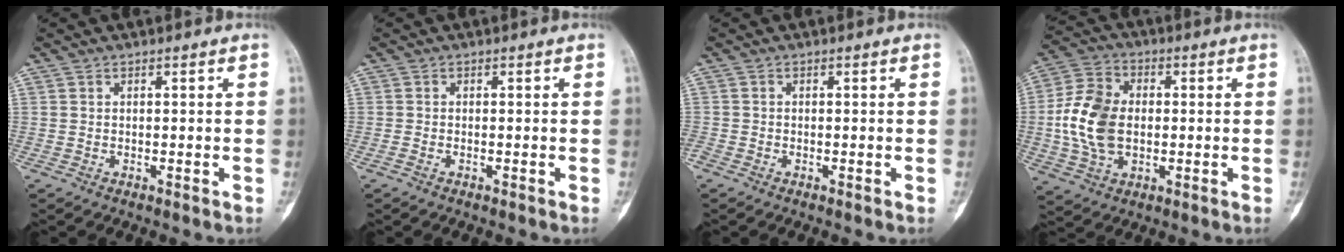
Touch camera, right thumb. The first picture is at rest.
{"total": 0.6, "force": [-0.3, 0.2, 0.5], "torque": [-0.016, -0.001, -0.007]}
{"total": 0.9, "force": [-0.5, 0.4, 0.6], "torque": [-0.021, -0.006, -0.018]}
{"total": 13.2, "force": [-0.4, 9.1, 9.6], "torque": [-0.181, 0.014, -0.008]}